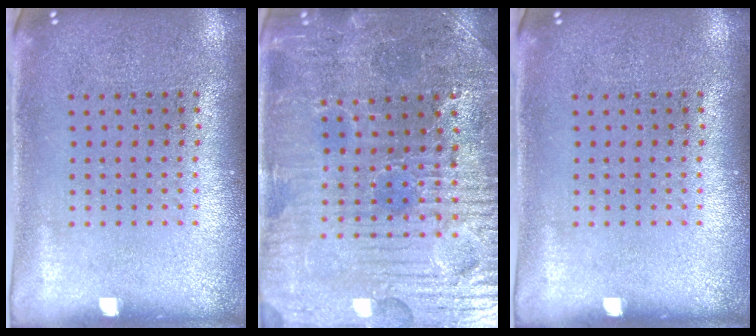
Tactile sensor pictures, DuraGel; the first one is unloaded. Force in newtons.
{"total": 3.8, "press": 3.8, "slide": 0.5}
{"total": 0.0}